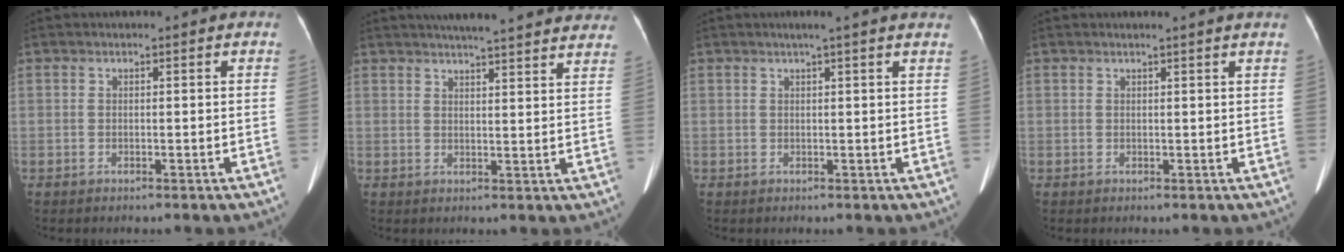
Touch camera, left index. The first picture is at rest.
{"total": 21.5, "force": [19.3, 2.2, 9.1], "torque": [-0.128, 0.004, 0.231]}
{"total": 4.1, "force": [3.2, -0.7, 2.4], "torque": [-0.032, 0.015, 0.036]}
{"total": 1.8, "force": [1.4, -0.6, 0.8], "torque": [-0.021, -0.001, 0.024]}